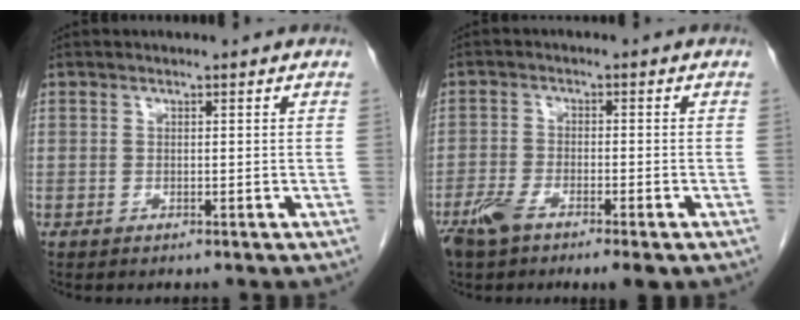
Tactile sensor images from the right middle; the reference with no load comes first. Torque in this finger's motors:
{"motor_torque": [0.35, -0.32, 0.07, 0.06]}